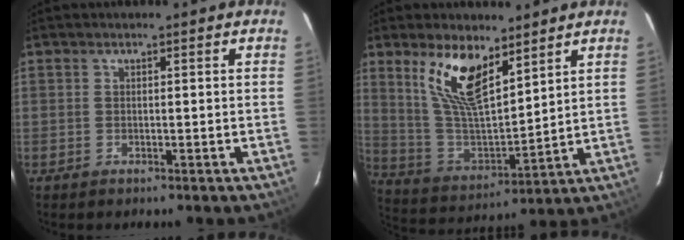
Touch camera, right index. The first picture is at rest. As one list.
[{"total": 14.0, "force": [8.4, 5.1, 9.9], "torque": [-0.199, 0.002, 0.177]}]